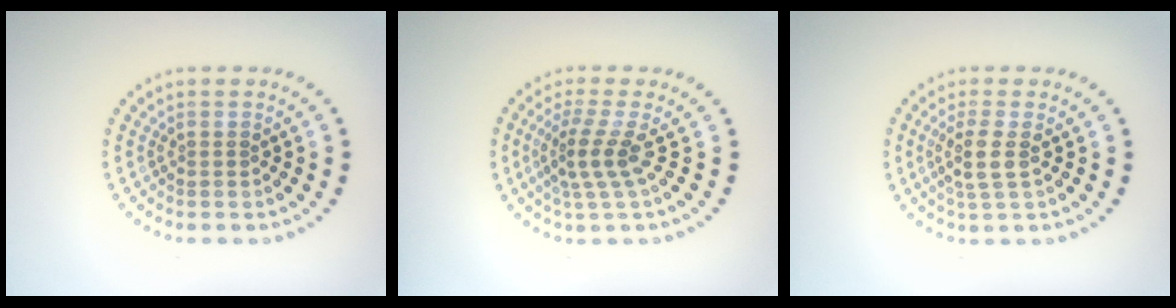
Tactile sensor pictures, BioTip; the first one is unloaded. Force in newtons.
{"total": 3.0, "press": 1.9, "slide": 2.3}
{"total": 2.4, "press": 2.0, "slide": 1.3}